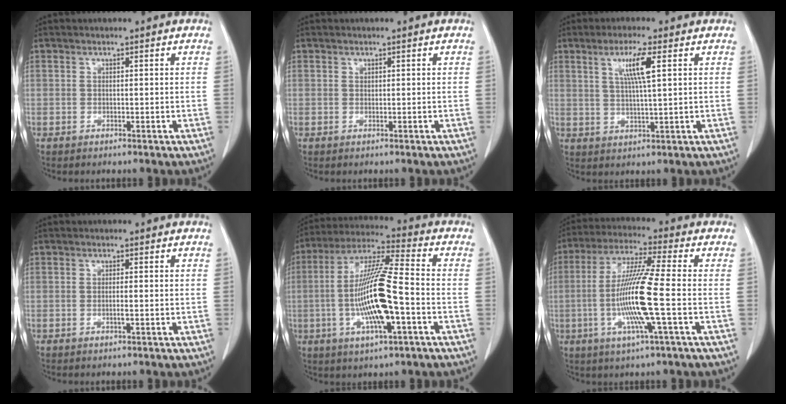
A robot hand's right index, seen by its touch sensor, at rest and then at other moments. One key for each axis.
{"total": 0.0}
{"total": 5.9, "fx": 2.2, "fy": -0.2, "fz": 5.5, "tx": -0.103, "ty": 0.000, "tz": 0.041}
{"total": 1.1, "fx": -0.3, "fy": -0.2, "fz": 1.0, "tx": -0.022, "ty": -0.004, "tz": -0.005}
{"total": 15.3, "fx": -3.1, "fy": 1.5, "fz": 14.9, "tx": -0.295, "ty": -0.003, "tz": -0.058}
{"total": 12.9, "fx": -2.4, "fy": -0.7, "fz": 12.7, "tx": -0.258, "ty": -0.011, "tz": -0.055}